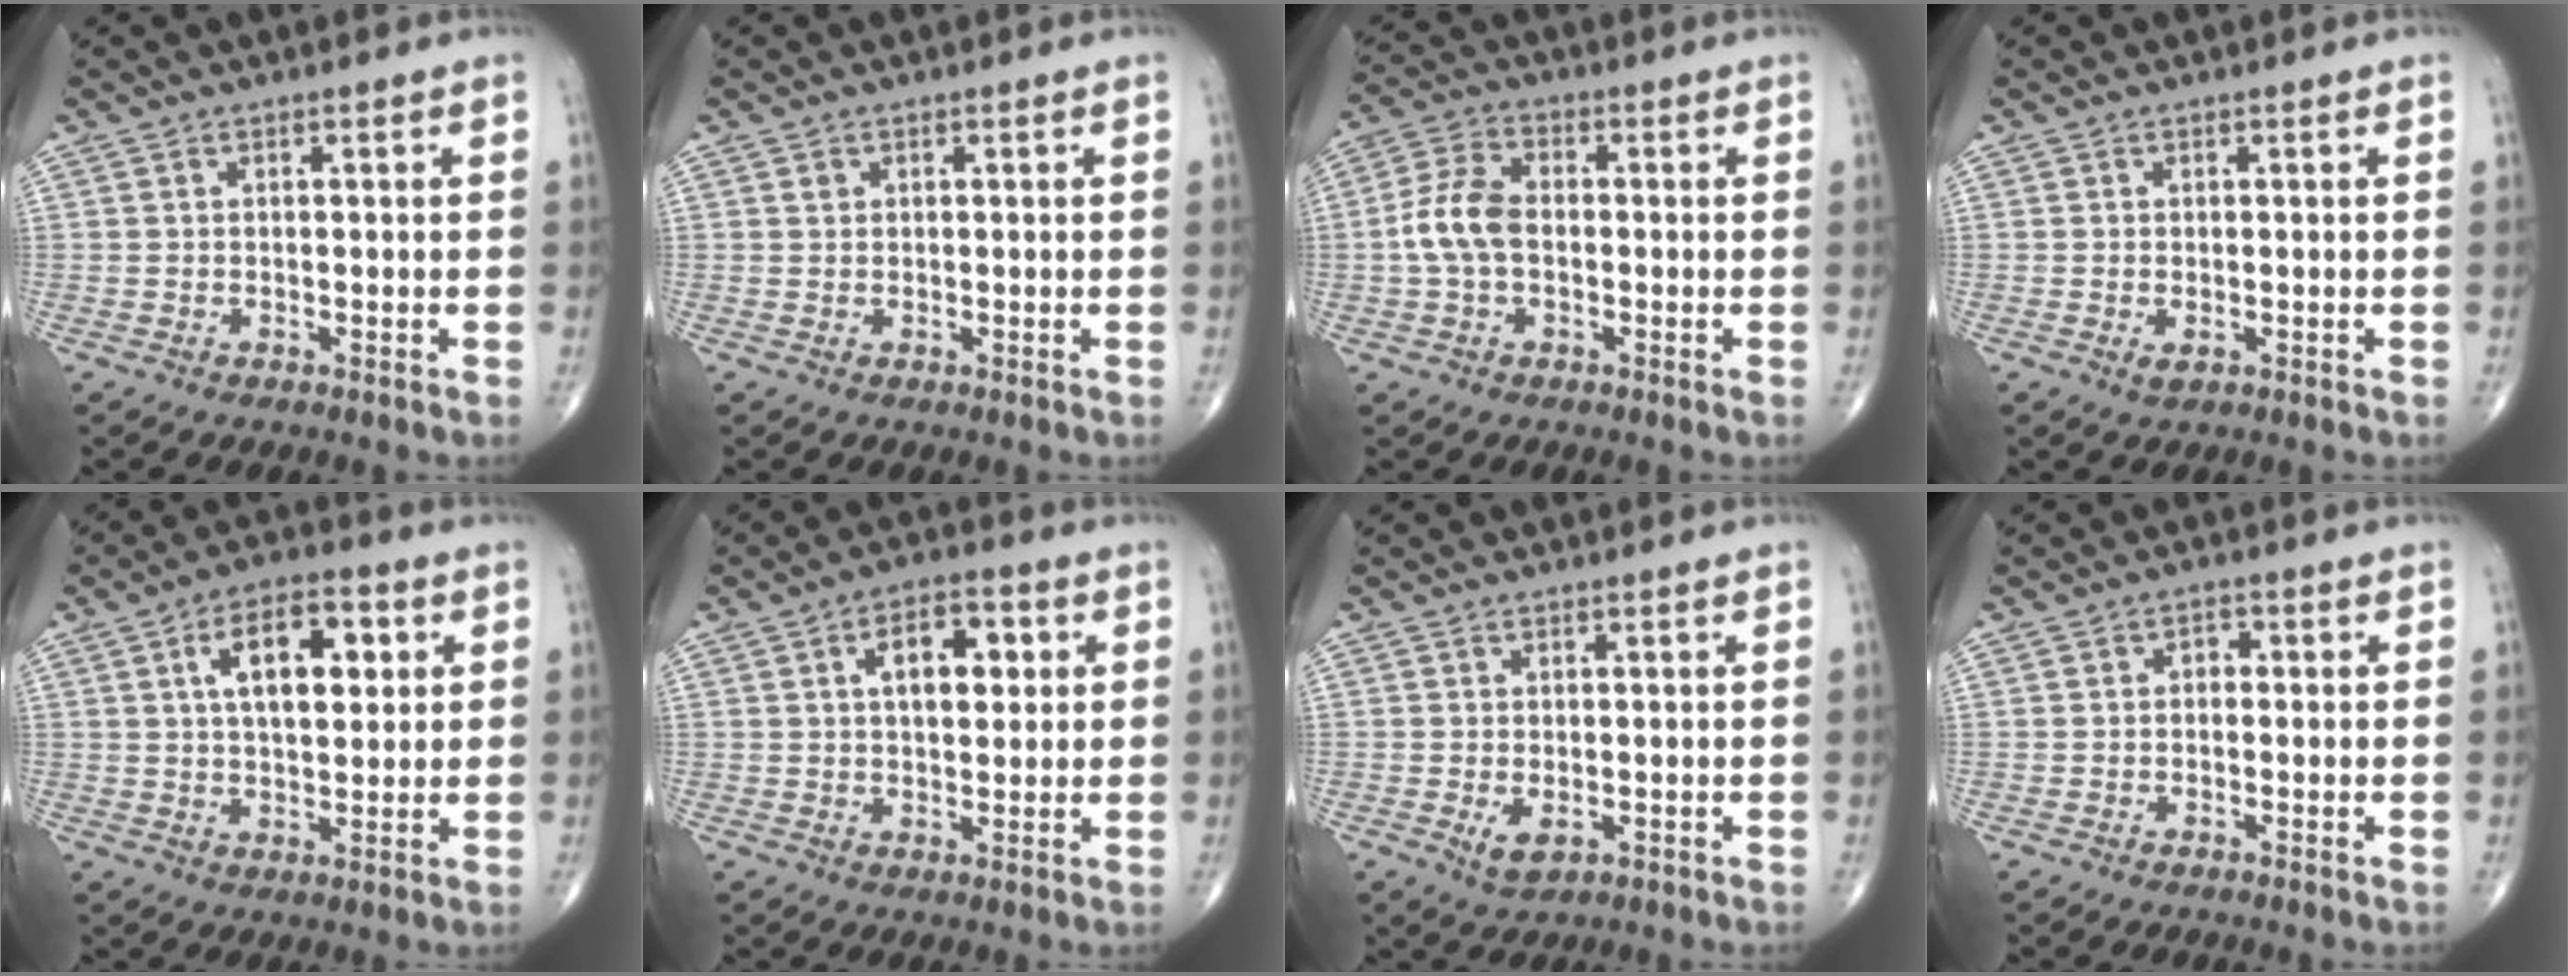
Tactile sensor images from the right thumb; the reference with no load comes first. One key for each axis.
{"total": 0.7, "fx": 0.3, "fy": 0.6, "fz": 0.2, "tx": 0.001, "ty": -0.001, "tz": 0.006}
{"total": 8.0, "fx": -0.7, "fy": 5.0, "fz": 6.2, "tx": -0.132, "ty": 0.023, "tz": -0.020}
{"total": 1.2, "fx": -0.3, "fy": 0.6, "fz": 1.0, "tx": -0.017, "ty": -0.004, "tz": -0.003}
{"total": 11.5, "fx": 3.2, "fy": 5.9, "fz": 9.4, "tx": -0.126, "ty": 0.003, "tz": 0.048}
{"total": 8.7, "fx": 2.2, "fy": 4.7, "fz": 6.9, "tx": -0.079, "ty": 0.005, "tz": 0.031}
{"total": 2.9, "fx": -0.6, "fy": 1.6, "fz": 2.4, "tx": -0.040, "ty": -0.006, "tz": -0.005}
{"total": 1.5, "fx": -0.2, "fy": 1.2, "fz": 1.0, "tx": -0.004, "ty": 0.007, "tz": -0.009}